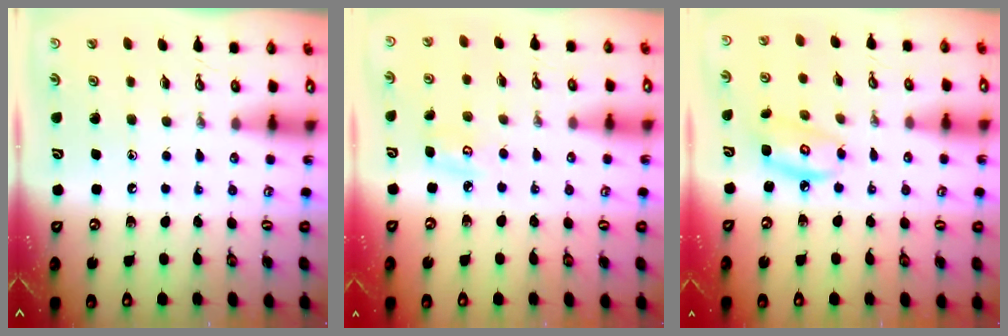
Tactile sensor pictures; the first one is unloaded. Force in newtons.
{"total": 4.7, "press": 4.7, "slide": 0.4}
{"total": 6.9, "press": 6.9, "slide": 0.3}